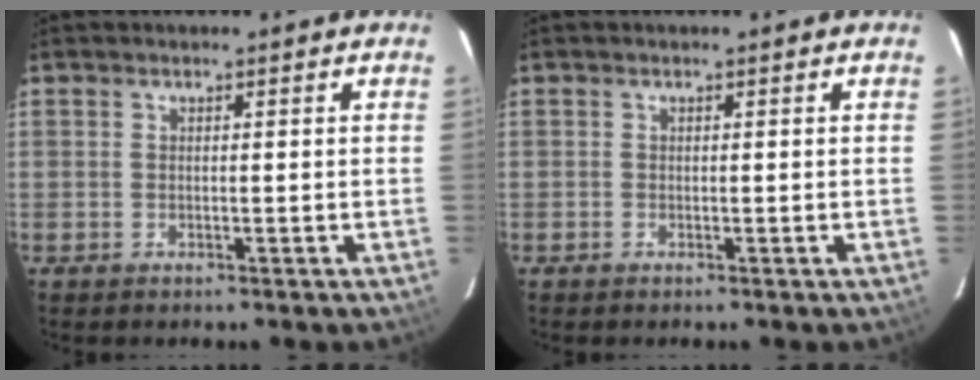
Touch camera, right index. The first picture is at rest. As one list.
[{"total": 0.0}]